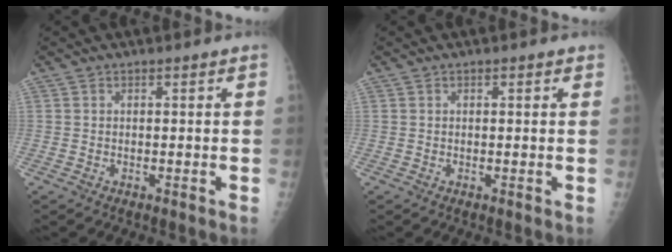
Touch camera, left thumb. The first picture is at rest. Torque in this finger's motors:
{"motor_torque": [-0.28, -0.12, -0.29, -0.31, 0.04]}